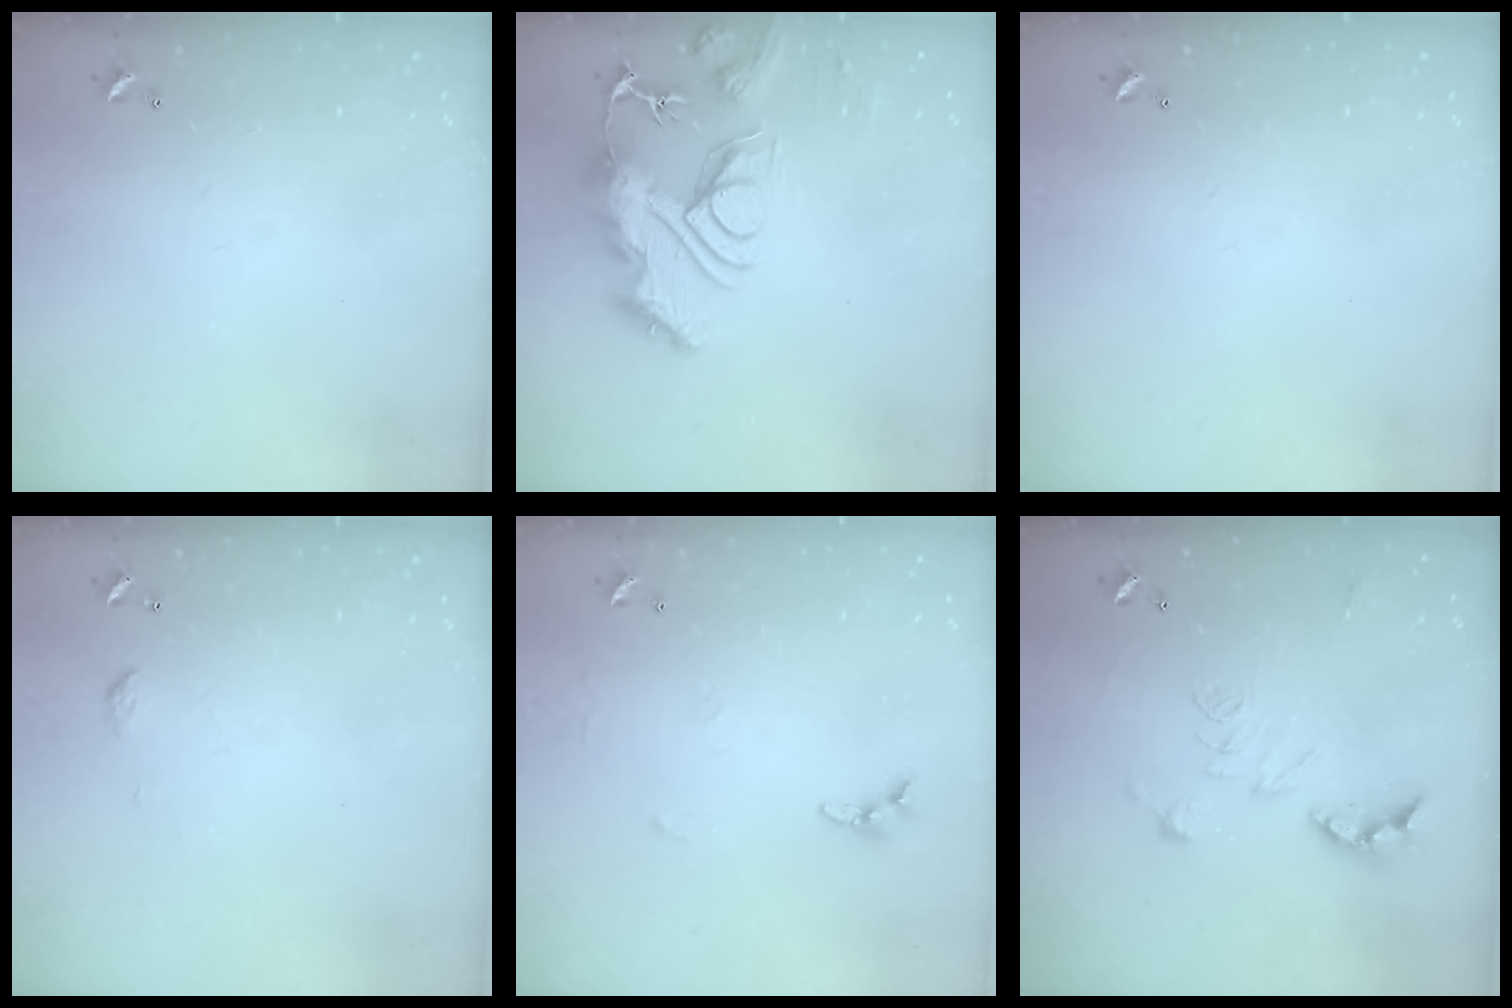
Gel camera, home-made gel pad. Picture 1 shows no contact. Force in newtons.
{"total": 14.1, "press": 14.1, "slide": 1.4}
{"total": 0.0}
{"total": 4.6, "press": 4.5, "slide": 0.6}
{"total": 5.2, "press": 5.2, "slide": 0.5}
{"total": 2.5, "press": 2.0, "slide": 1.5}